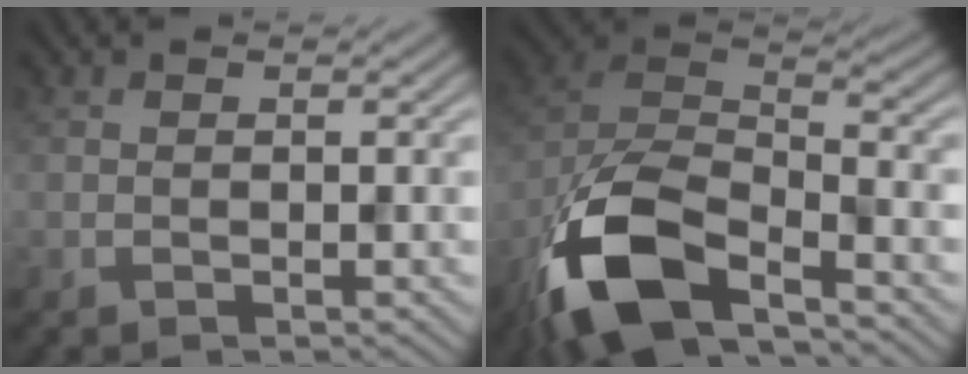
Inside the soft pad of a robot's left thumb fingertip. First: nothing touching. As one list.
[{"total": 13.6, "force": [-8.2, 5.9, 9.1], "torque": [-0.201, -0.017, -0.178]}]